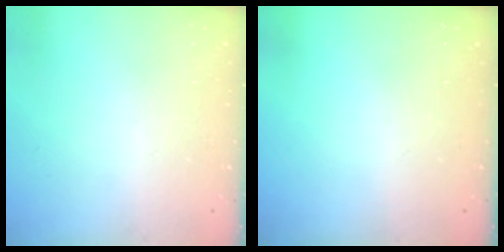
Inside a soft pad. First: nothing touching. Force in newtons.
{"total": 0.0}